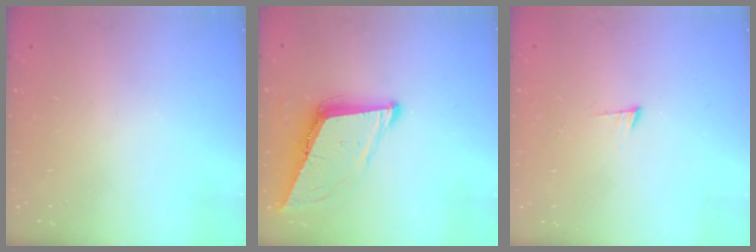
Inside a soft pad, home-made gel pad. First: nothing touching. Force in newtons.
{"total": 10.3, "press": 9.6, "slide": 3.6}
{"total": 3.6, "press": 3.5, "slide": 0.5}